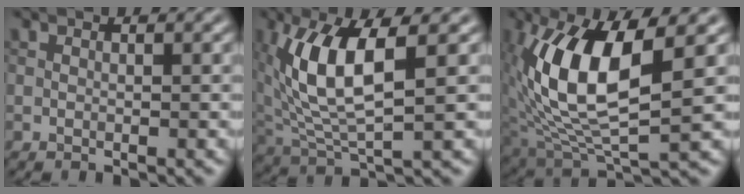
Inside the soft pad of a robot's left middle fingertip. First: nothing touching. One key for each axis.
{"total": 8.0, "fx": 1.8, "fy": 2.8, "fz": 7.3, "tx": -0.159, "ty": 0.000, "tz": 0.035}
{"total": 10.5, "fx": 1.6, "fy": 4.1, "fz": 9.5, "tx": -0.193, "ty": -0.003, "tz": 0.030}